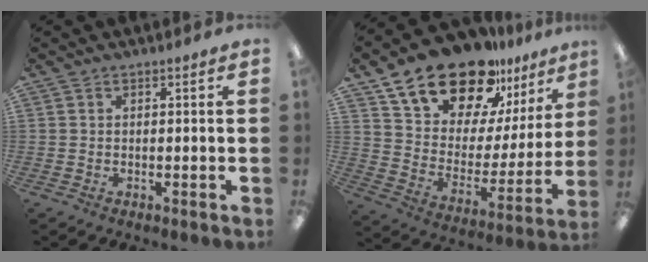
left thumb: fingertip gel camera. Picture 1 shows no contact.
{"total": 21.3, "force": [17.4, 9.3, 8.0], "torque": [-0.155, -0.120, 0.312]}